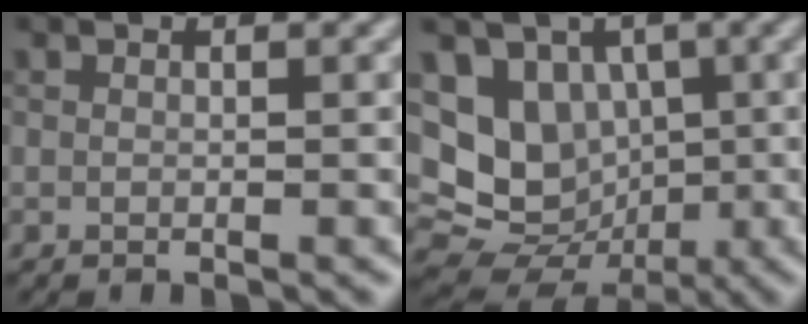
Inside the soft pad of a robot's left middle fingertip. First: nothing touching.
{"total": 10.8, "force": [1.0, 9.5, 5.1], "torque": [-0.094, 0.023, -0.005]}